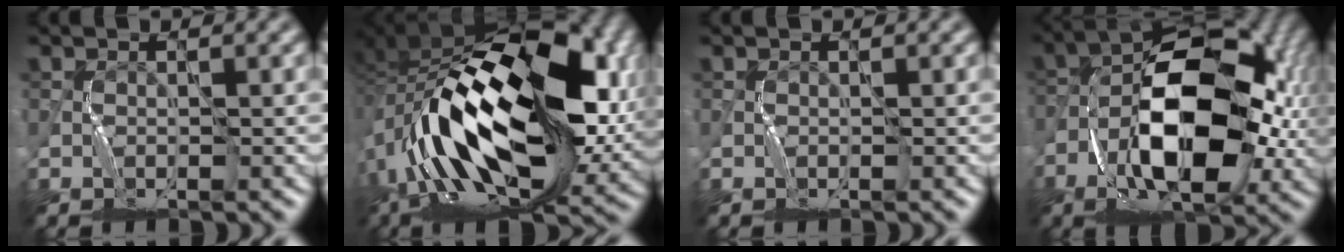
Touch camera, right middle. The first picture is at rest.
{"total": 18.0, "force": [-0.8, 10.0, 15.0], "torque": [-0.289, 0.010, -0.012]}
{"total": 0.0}
{"total": 12.8, "force": [-3.1, 6.7, 10.5], "torque": [-0.177, 0.004, -0.066]}